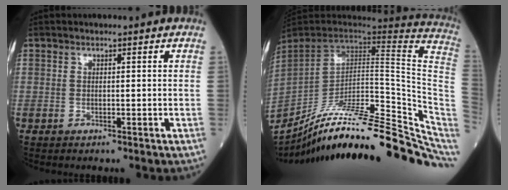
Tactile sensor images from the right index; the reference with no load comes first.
{"total": 34.2, "force": [-27.8, 5.7, 19.1], "torque": [-0.195, -0.024, -0.390]}